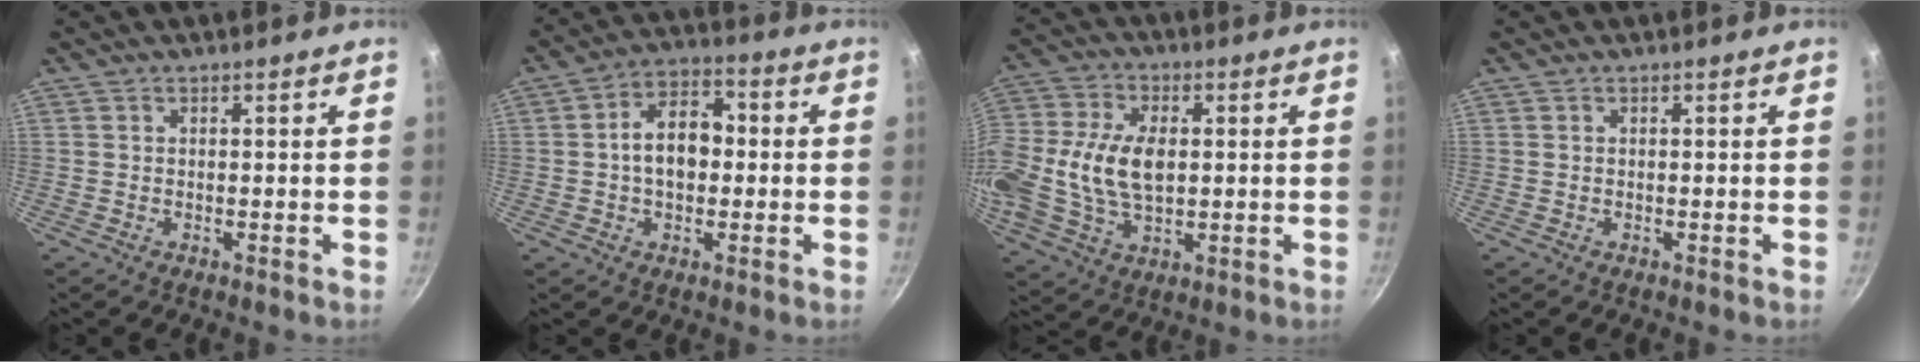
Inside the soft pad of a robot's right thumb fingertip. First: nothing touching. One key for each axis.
{"total": 10.2, "fx": 0.1, "fy": 6.8, "fz": 7.6, "tx": -0.094, "ty": 0.029, "tz": -0.010}
{"total": 16.7, "fx": 0.4, "fy": 10.6, "fz": 12.9, "tx": -0.265, "ty": 0.018, "tz": 0.004}
{"total": 0.0}